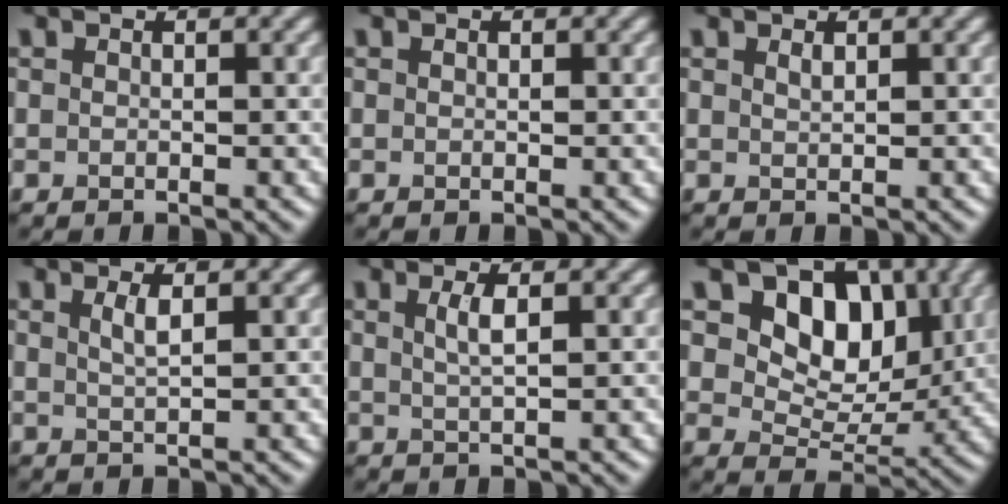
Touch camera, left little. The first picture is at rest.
{"total": 0.0}
{"total": 0.7, "force": [0.5, 0.2, 0.4], "torque": [-0.008, -0.001, 0.011]}
{"total": 1.6, "force": [0.7, 0.4, 1.4], "torque": [-0.026, 0.001, 0.010]}
{"total": 2.0, "force": [0.6, 0.5, 1.8], "torque": [-0.034, 0.001, 0.010]}
{"total": 8.3, "force": [2.9, 5.8, 5.2], "torque": [-0.081, -0.009, 0.034]}